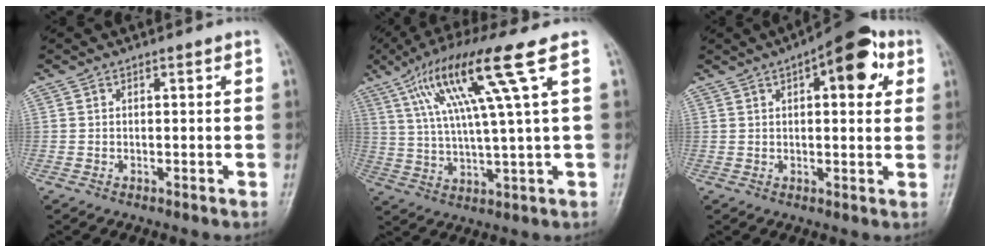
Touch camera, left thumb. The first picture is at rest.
{"total": 15.1, "force": [6.2, 0.3, 13.8], "torque": [-0.269, -0.002, 0.111]}
{"total": 11.6, "force": [4.6, 4.8, 9.5], "torque": [-0.095, 0.006, 0.053]}